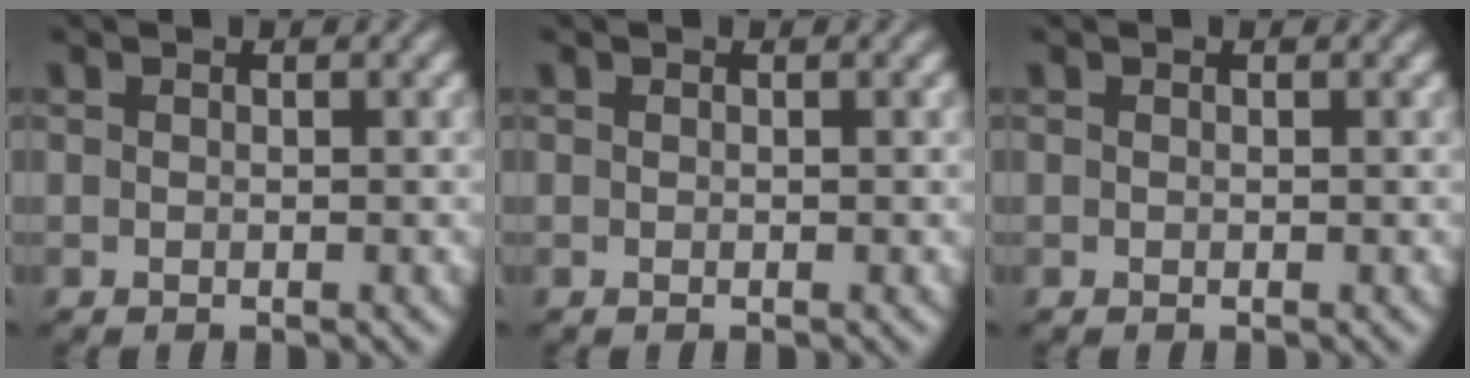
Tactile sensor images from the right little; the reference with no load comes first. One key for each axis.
{"total": 0.0}
{"total": 0.0}